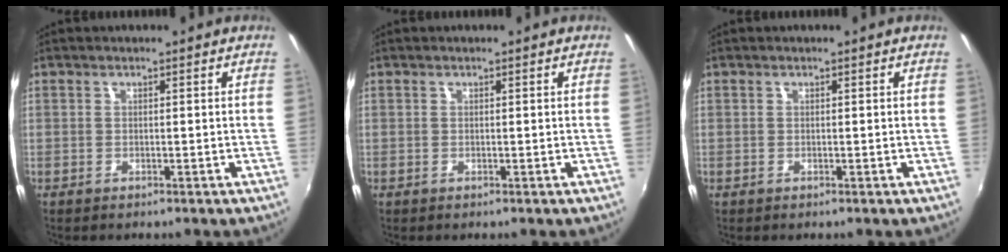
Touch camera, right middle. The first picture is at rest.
{"total": 0.0}
{"total": 0.0}